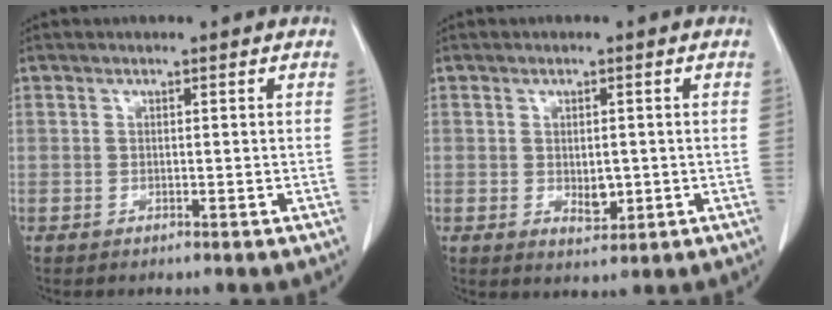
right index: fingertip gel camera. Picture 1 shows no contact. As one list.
[{"total": 3.0, "force": [-0.4, 1.7, 2.5], "torque": [-0.040, -0.005, 0.004]}]